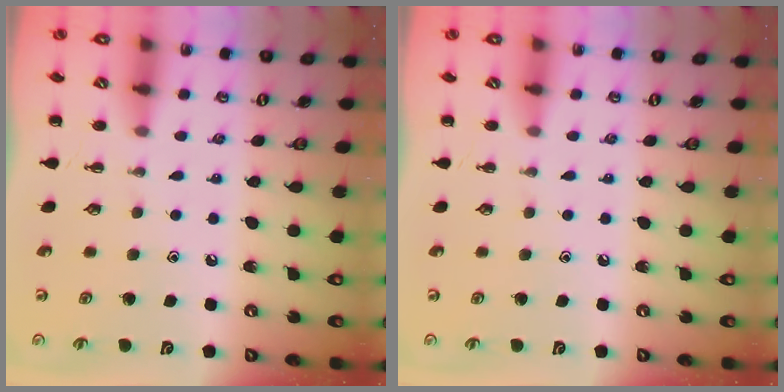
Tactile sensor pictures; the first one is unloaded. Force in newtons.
{"total": 0.0}